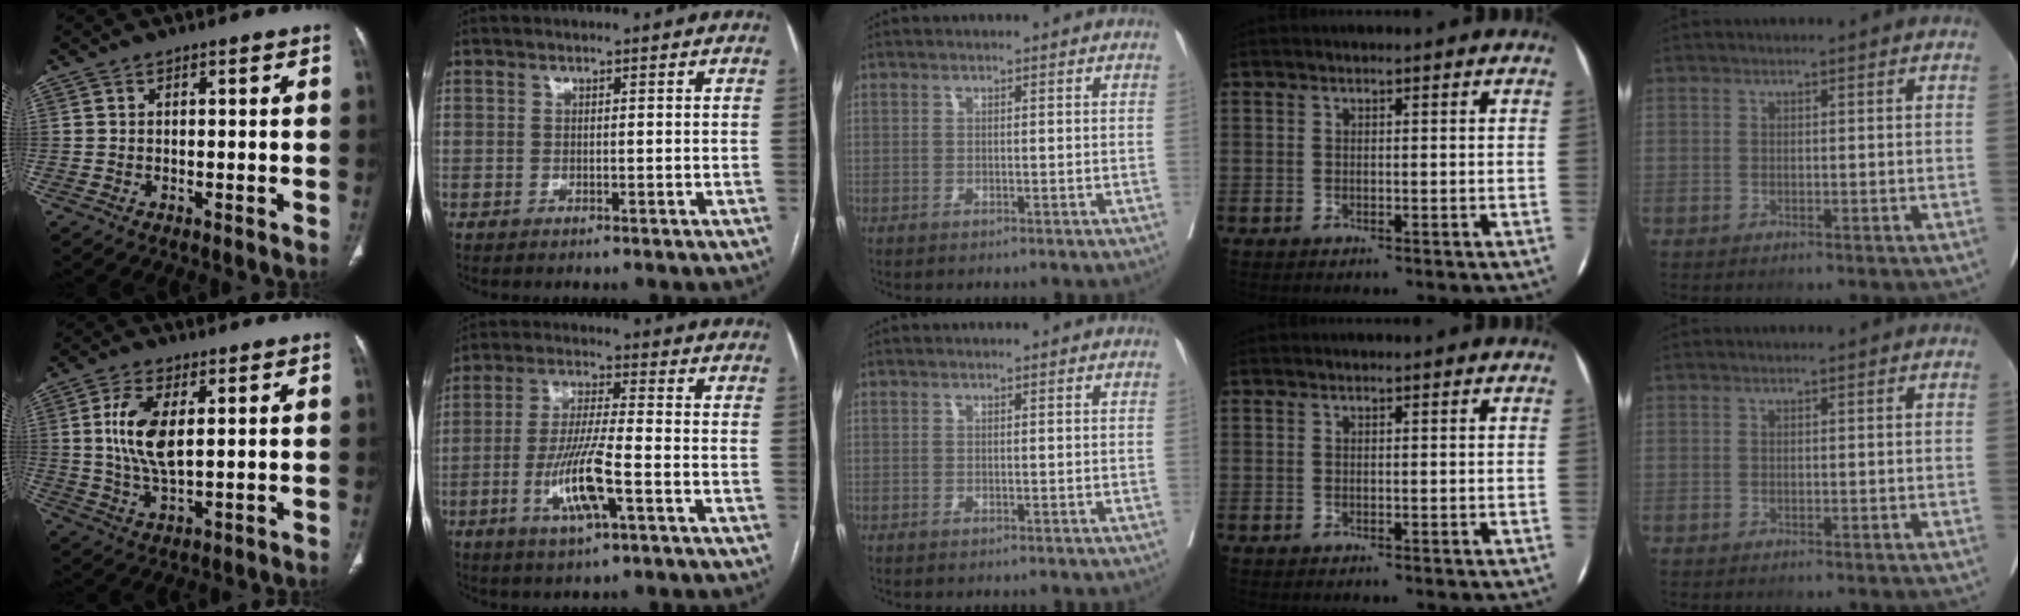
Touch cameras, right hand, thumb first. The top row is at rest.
{"thumb": {"total": 9.2, "force": [1.8, 4.1, 8.0], "torque": [-0.166, -0.011, 0.038]}, "index": {"total": 9.9, "force": [-3.5, 1.1, 9.2], "torque": [-0.182, -0.008, -0.064]}}